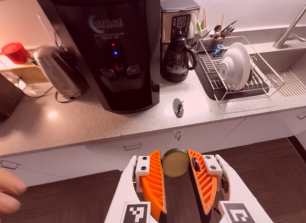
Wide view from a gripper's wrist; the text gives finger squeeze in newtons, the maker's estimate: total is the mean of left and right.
{"total": 10.4, "left": 10.3, "right": 10.4}